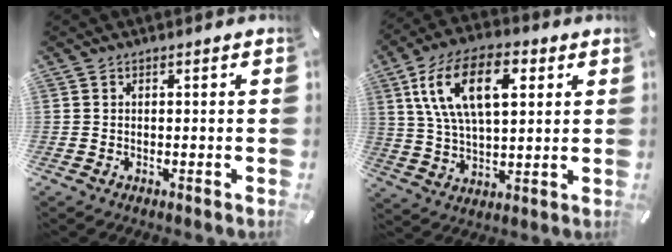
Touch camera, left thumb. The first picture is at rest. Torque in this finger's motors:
{"motor_torque": [1.06, 1.20, 1.50, -1.31, 0.31]}